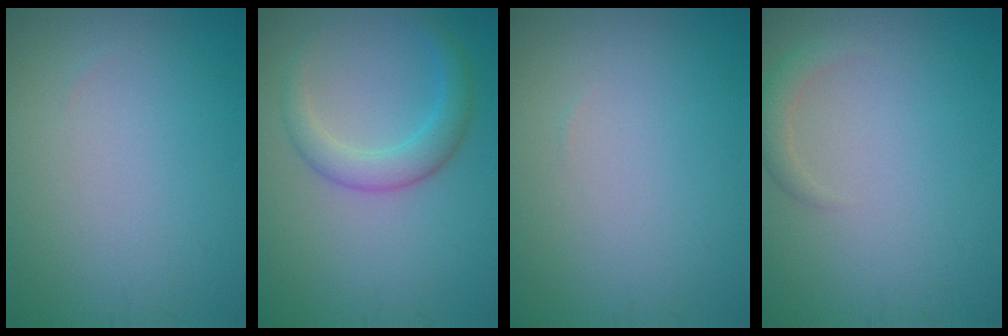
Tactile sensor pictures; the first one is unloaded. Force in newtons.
{"total": 3.2, "press": 3.2, "slide": 0.2}
{"total": 0.0}
{"total": 1.5, "press": 1.5, "slide": 0.2}